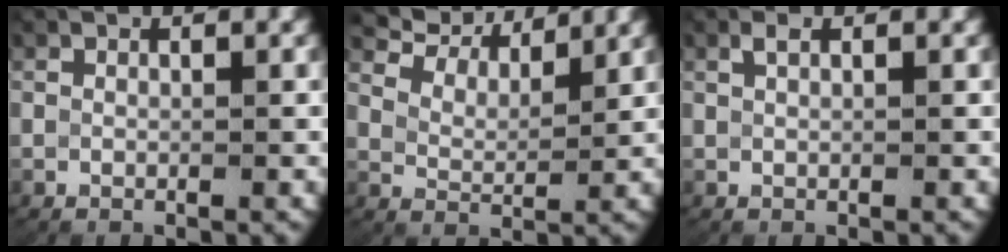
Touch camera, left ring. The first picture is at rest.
{"total": 6.3, "force": [5.1, 2.3, 2.8], "torque": [-0.059, 0.012, 0.080]}
{"total": 0.7, "force": [0.5, 0.0, 0.5], "torque": [-0.014, 0.001, 0.012]}